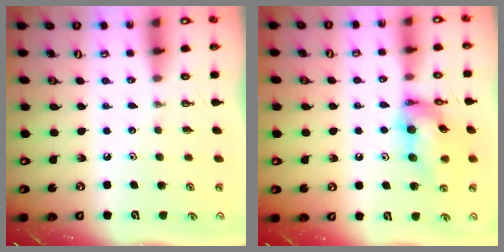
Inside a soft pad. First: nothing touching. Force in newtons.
{"total": 15.5, "press": 15.4, "slide": 1.7}